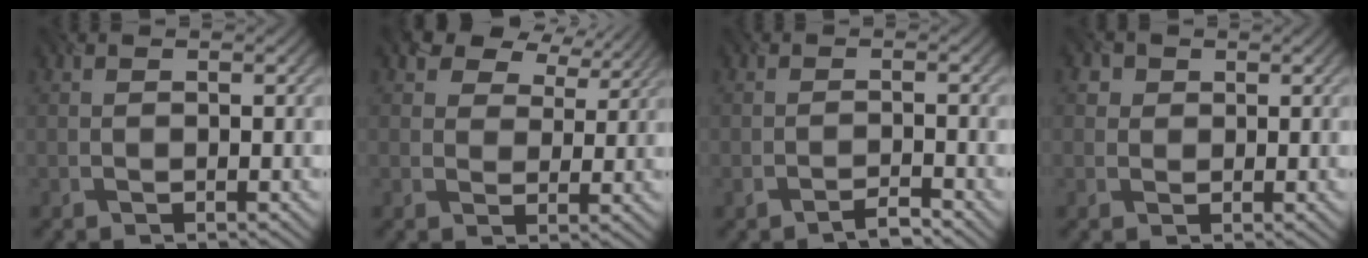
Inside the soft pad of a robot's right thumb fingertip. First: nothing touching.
{"total": 7.6, "force": [5.5, 4.3, 3.0], "torque": [-0.072, -0.002, 0.089]}
{"total": 1.3, "force": [-1.3, -0.1, 0.5], "torque": [-0.010, 0.003, -0.028]}
{"total": 2.8, "force": [1.4, 2.4, 0.6], "torque": [-0.016, -0.003, 0.007]}